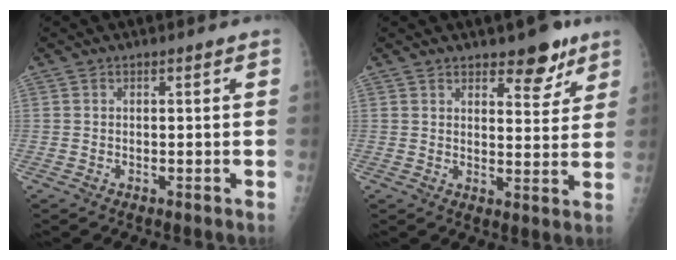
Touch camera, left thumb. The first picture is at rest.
{"total": 7.2, "force": [5.0, 3.2, 4.1], "torque": [-0.025, -0.030, 0.067]}